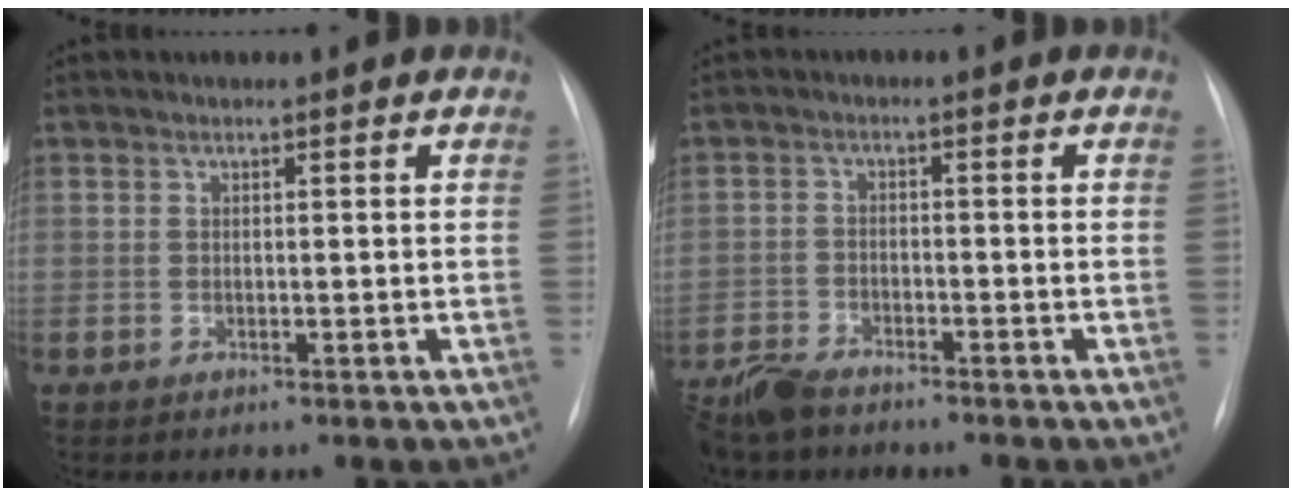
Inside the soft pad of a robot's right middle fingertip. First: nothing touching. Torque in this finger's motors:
{"motor_torque": [-0.04, -0.32, 0.16, 0.02]}